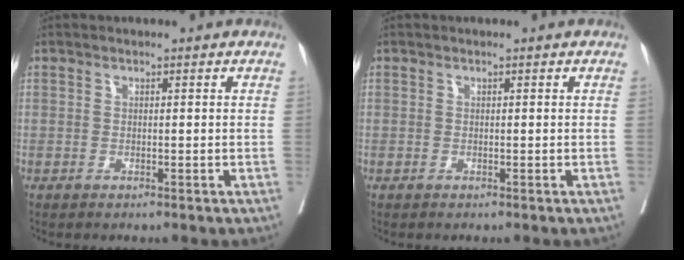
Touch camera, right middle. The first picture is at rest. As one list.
[{"total": 0.0}]